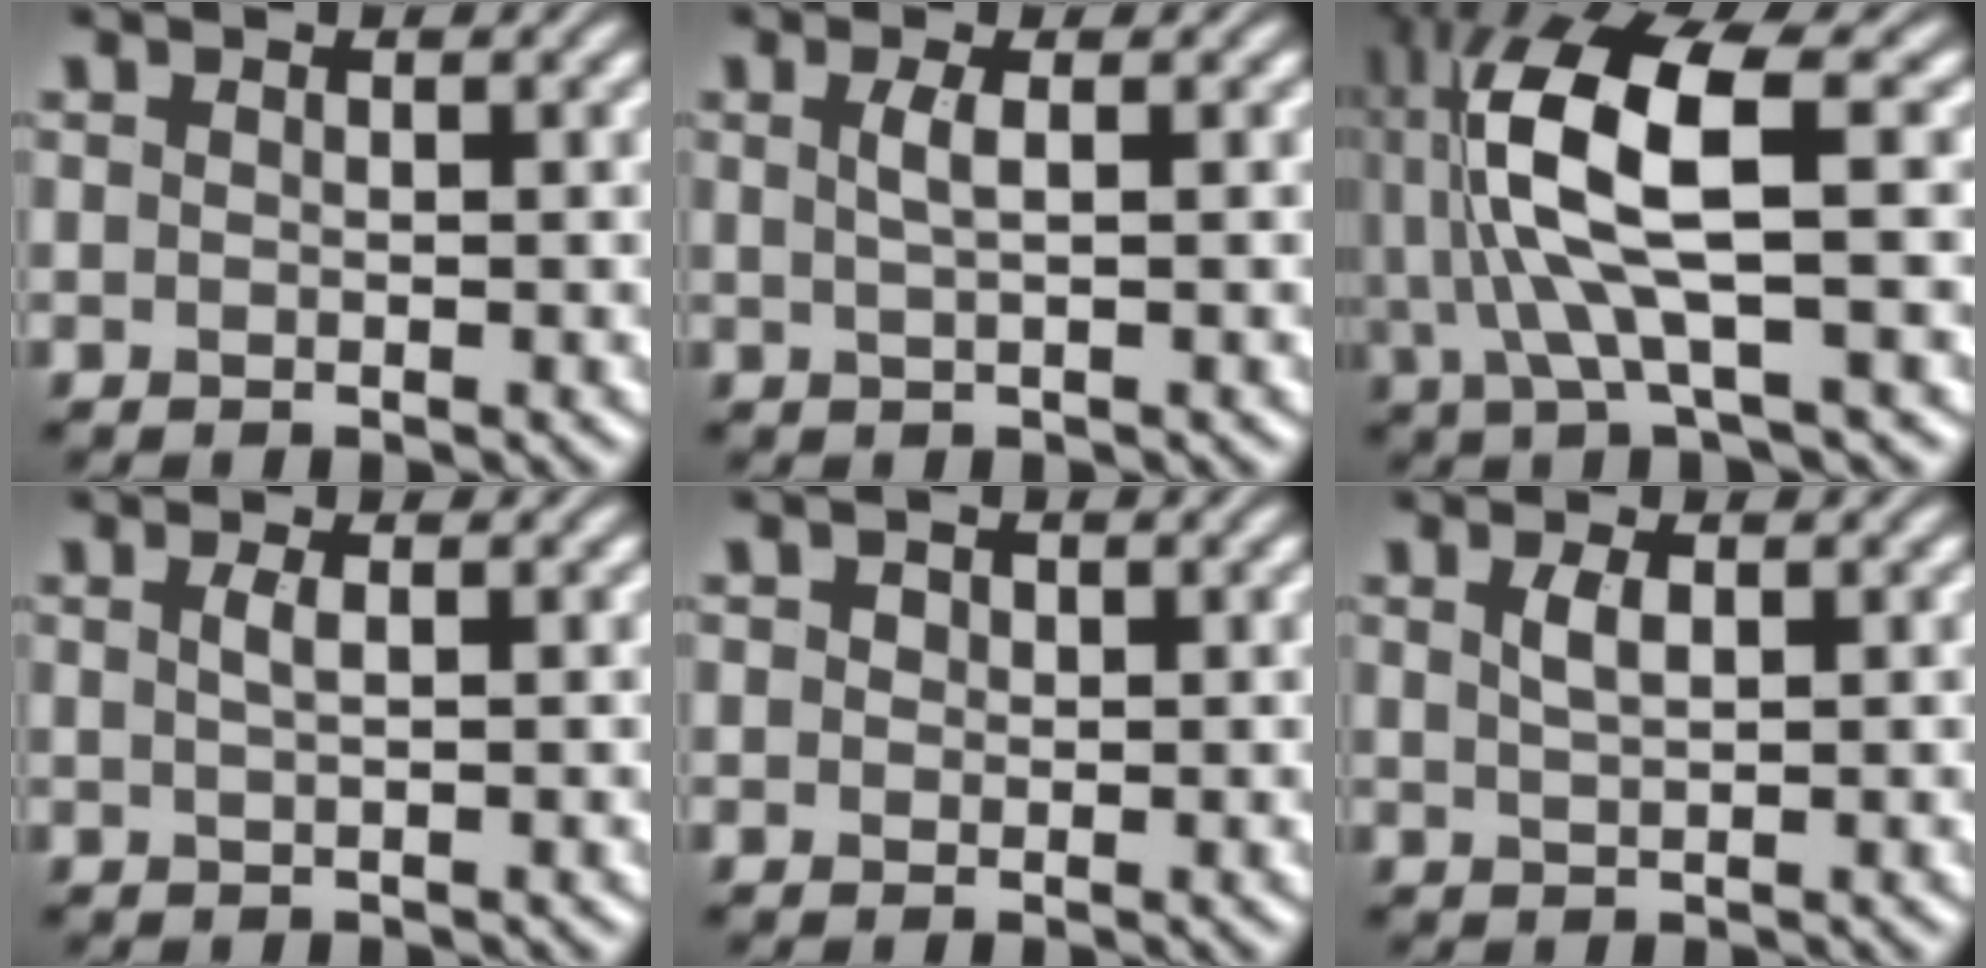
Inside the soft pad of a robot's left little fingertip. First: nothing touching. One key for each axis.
{"total": 1.6, "fx": 0.4, "fy": 0.5, "fz": 1.5, "tx": -0.029, "ty": 0.002, "tz": 0.004}
{"total": 9.9, "fx": 1.3, "fy": 2.8, "fz": 9.4, "tx": -0.198, "ty": 0.003, "tz": 0.029}
{"total": 1.2, "fx": 0.3, "fy": 0.4, "fz": 1.1, "tx": -0.020, "ty": 0.003, "tz": 0.004}
{"total": 0.9, "fx": 0.3, "fy": 0.8, "fz": 0.4, "tx": -0.007, "ty": 0.000, "tz": -0.002}
{"total": 1.5, "fx": 0.6, "fy": 0.6, "fz": 1.3, "tx": -0.029, "ty": 0.002, "tz": 0.013}